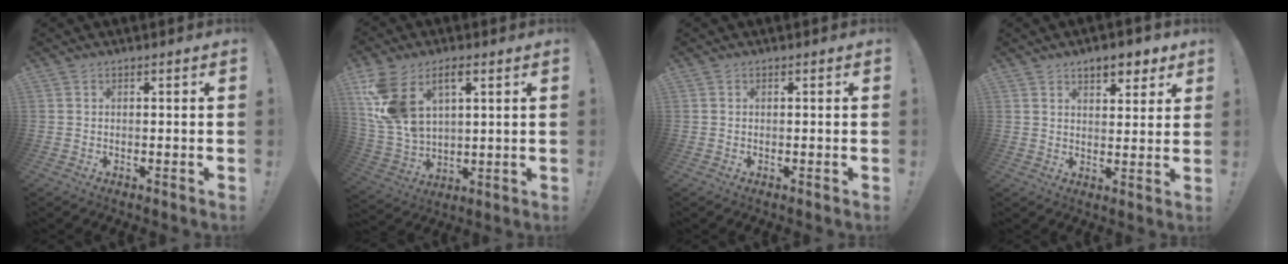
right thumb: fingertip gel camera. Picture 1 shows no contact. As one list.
[{"total": 13.4, "force": [6.2, 8.1, 8.8], "torque": [-0.190, -0.023, 0.120]}, {"total": 0.0}, {"total": 6.7, "force": [4.9, 3.2, 3.4], "torque": [-0.039, -0.024, 0.085]}]